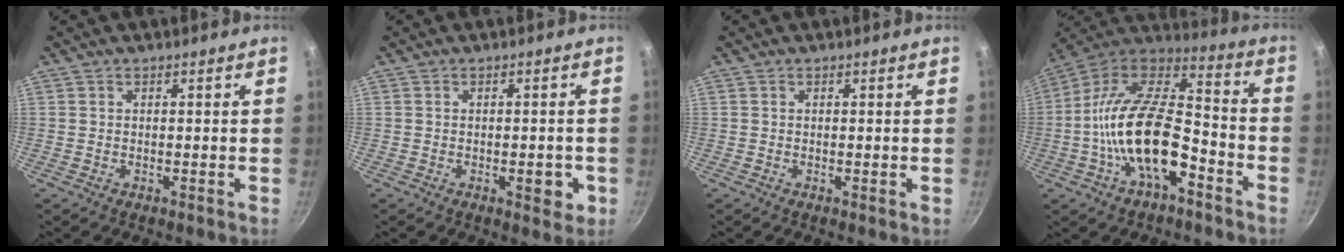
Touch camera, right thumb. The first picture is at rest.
{"total": 4.4, "force": [-1.1, 2.1, 3.7], "torque": [-0.031, 0.004, -0.012]}
{"total": 0.0}
{"total": 20.9, "force": [-7.1, 10.0, 16.9], "torque": [-0.288, 0.059, -0.146]}